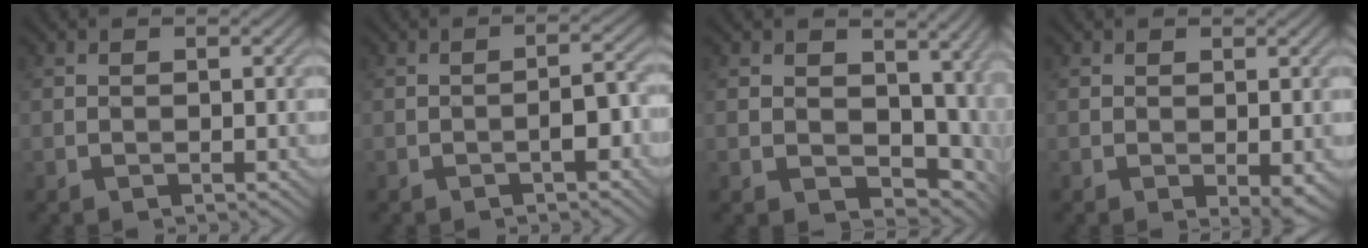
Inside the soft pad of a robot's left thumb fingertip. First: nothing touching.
{"total": 2.6, "force": [-1.4, 0.6, 2.1], "torque": [-0.030, 0.010, -0.029]}
{"total": 9.7, "force": [0.7, 6.2, 7.5], "torque": [-0.127, -0.016, 0.014]}
{"total": 2.2, "force": [-0.1, 1.0, 2.0], "torque": [-0.031, -0.005, -0.001]}